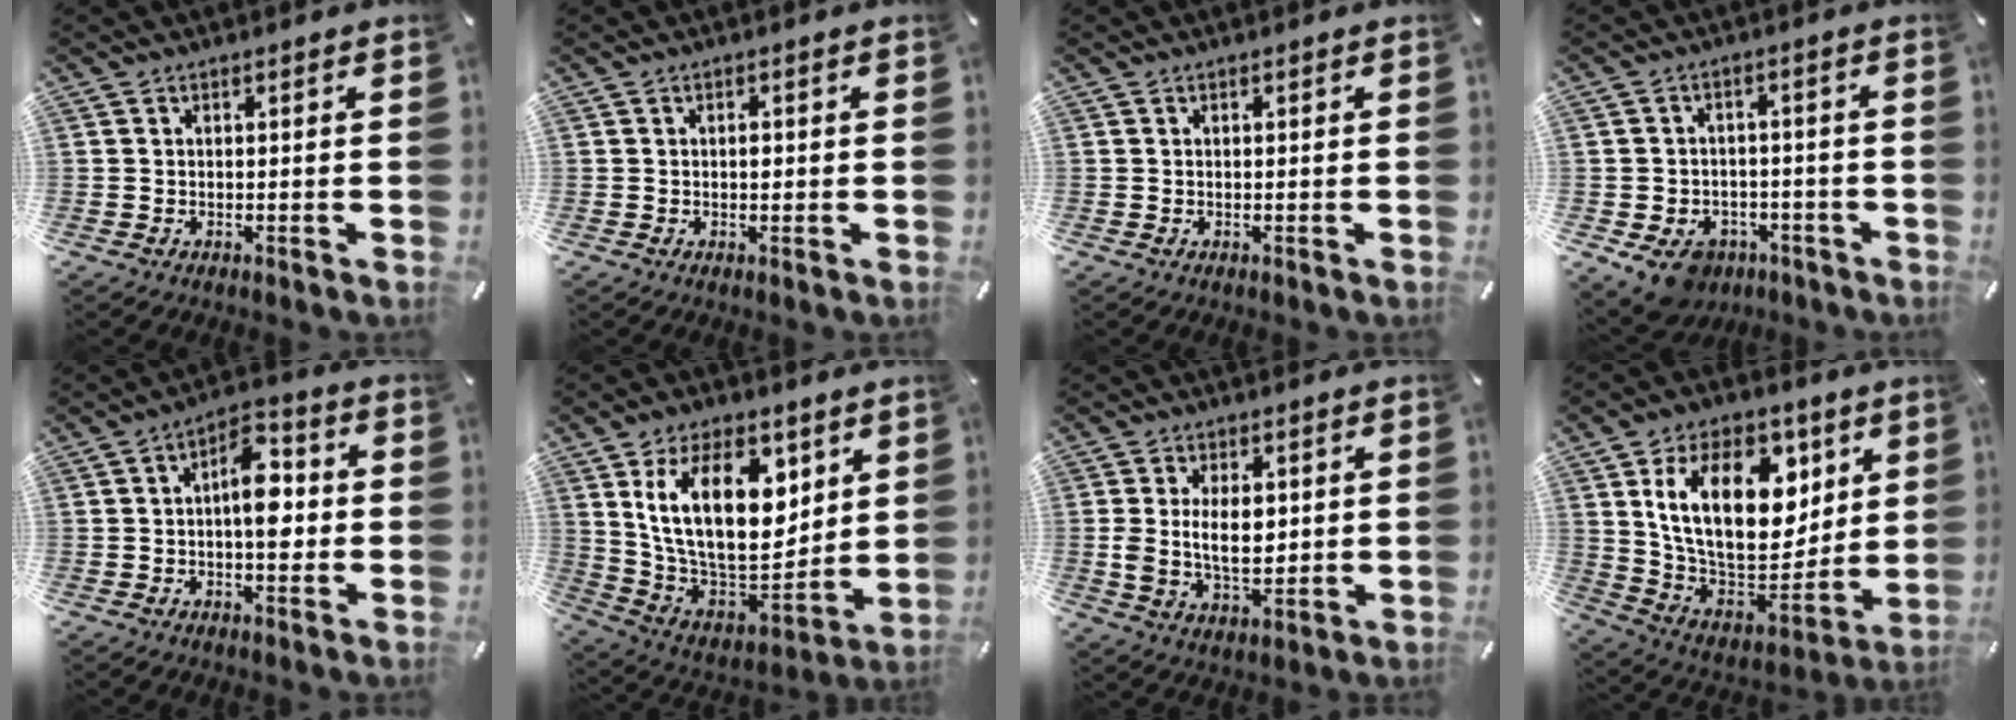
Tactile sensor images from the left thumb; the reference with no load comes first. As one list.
[{"total": 1.2, "force": [0.0, 0.7, 1.0], "torque": [-0.020, 0.001, -0.001]}, {"total": 0.0}, {"total": 8.1, "force": [-4.9, 5.5, 3.3], "torque": [-0.070, 0.035, -0.087]}, {"total": 10.2, "force": [-0.3, 5.4, 8.7], "torque": [-0.109, 0.003, -0.006]}, {"total": 22.9, "force": [8.8, 12.7, 16.9], "torque": [-0.314, -0.052, 0.145]}, {"total": 9.3, "force": [1.1, 5.4, 7.5], "torque": [-0.140, -0.006, 0.016]}, {"total": 25.4, "force": [8.5, 15.2, 18.5], "torque": [-0.317, -0.047, 0.146]}]